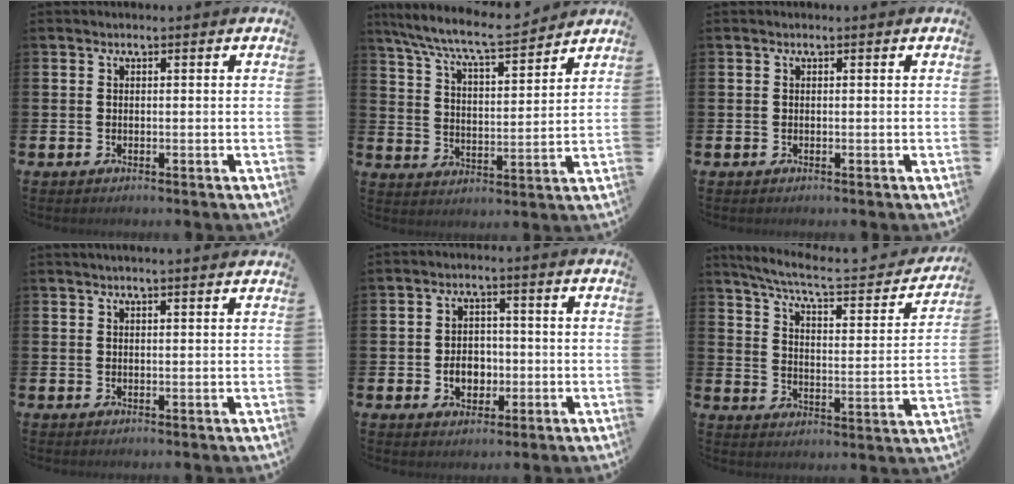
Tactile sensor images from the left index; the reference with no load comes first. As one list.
[{"total": 8.3, "force": [7.8, 0.8, 2.9], "torque": [-0.085, -0.052, 0.135]}, {"total": 0.0}, {"total": 1.4, "force": [1.3, -0.2, 0.4], "torque": [0.002, -0.005, 0.022]}, {"total": 4.3, "force": [-1.0, 3.3, 2.5], "torque": [-0.035, 0.000, -0.025]}, {"total": 6.7, "force": [5.7, 1.4, 3.2], "torque": [-0.086, -0.039, 0.089]}]